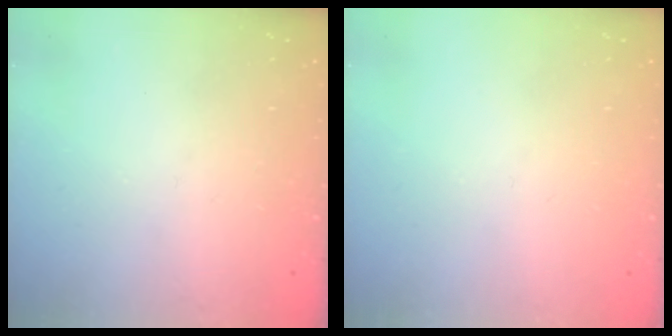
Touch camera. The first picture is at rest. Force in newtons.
{"total": 0.0}